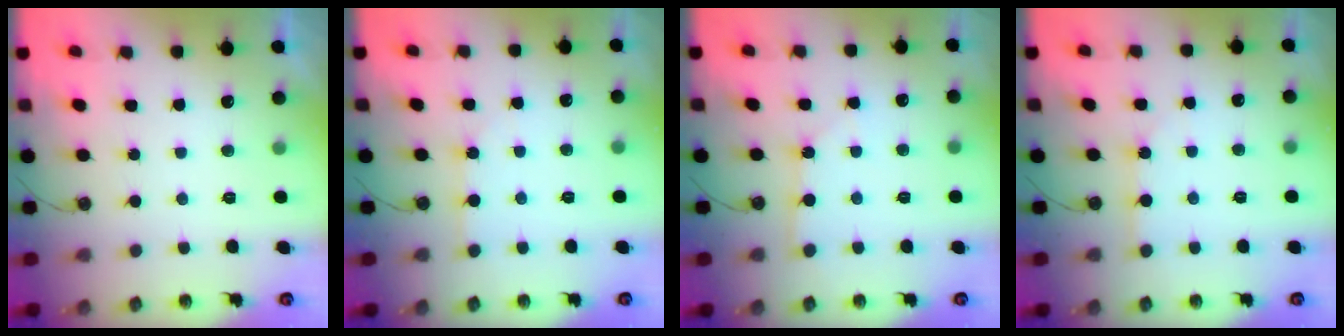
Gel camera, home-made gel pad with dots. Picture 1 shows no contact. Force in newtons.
{"total": 2.8, "press": 2.8, "slide": 0.4}
{"total": 2.0, "press": 2.0, "slide": 0.3}
{"total": 2.5, "press": 2.5, "slide": 0.3}